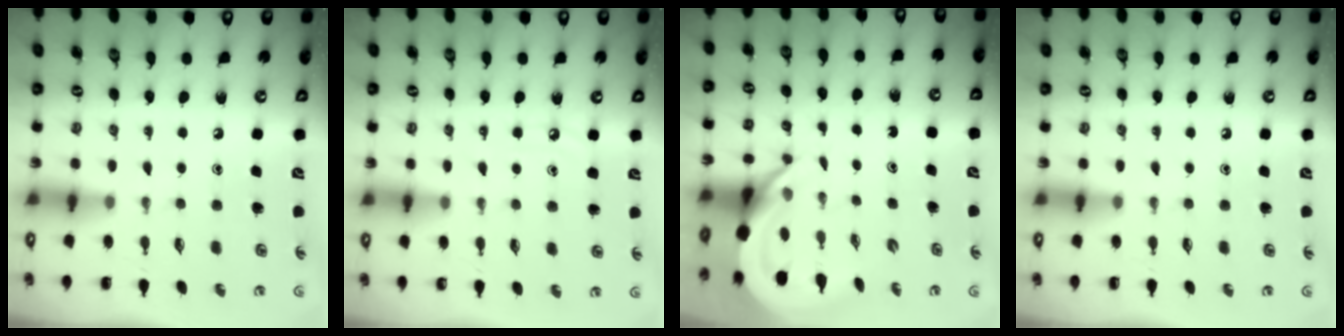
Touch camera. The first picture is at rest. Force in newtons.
{"total": 4.4, "press": 4.4, "slide": 0.5}
{"total": 5.3, "press": 5.2, "slide": 0.5}
{"total": 0.0}